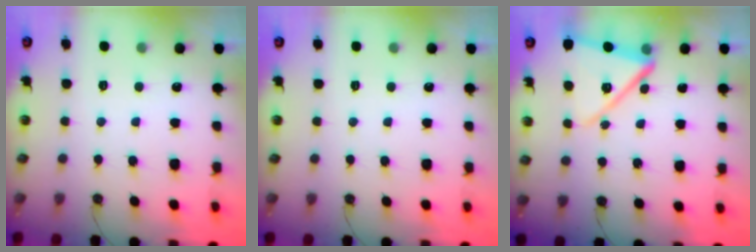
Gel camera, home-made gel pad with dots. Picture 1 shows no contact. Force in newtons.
{"total": 1.5, "press": 0.8, "slide": 1.3}
{"total": 13.4, "press": 13.3, "slide": 1.7}